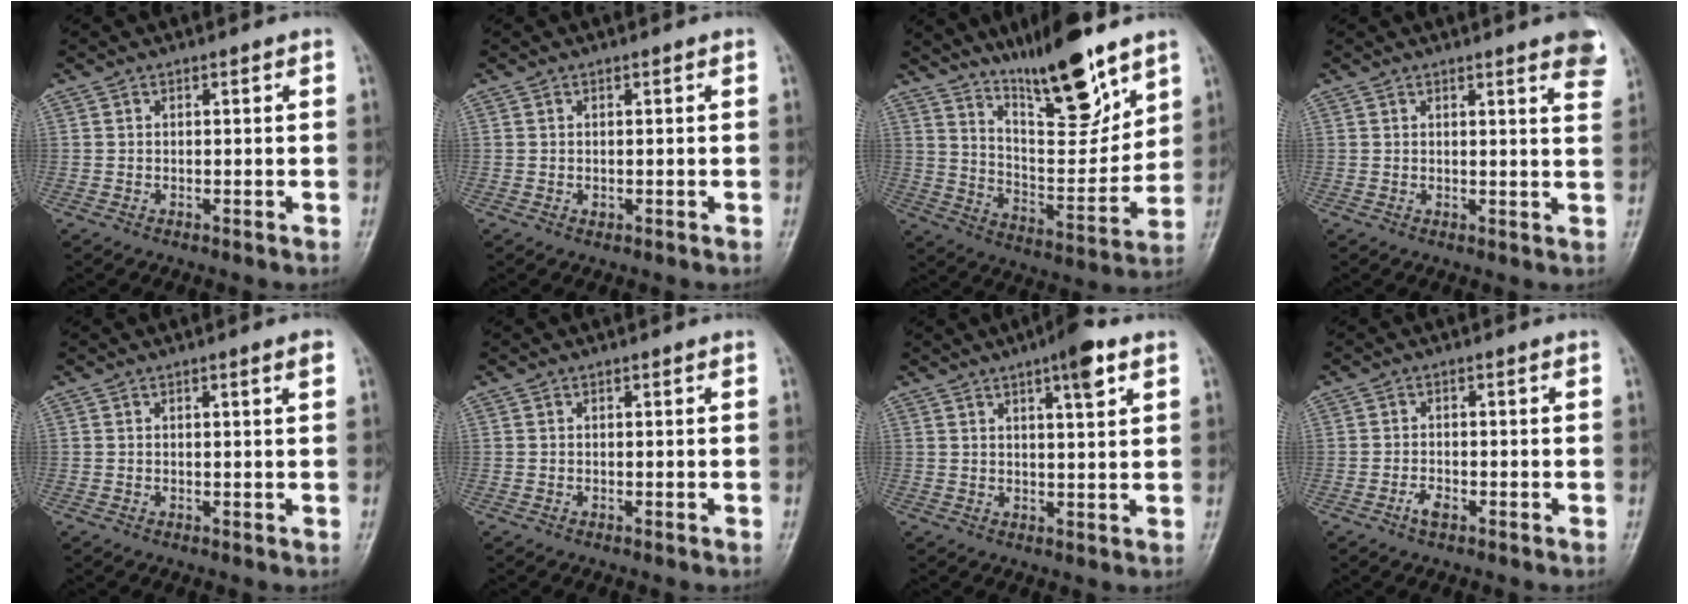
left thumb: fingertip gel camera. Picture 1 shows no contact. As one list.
[{"total": 0.5, "force": [0.1, 0.4, 0.4], "torque": [-0.001, 0.000, 0.003]}, {"total": 17.2, "force": [12.4, 4.4, 11.1], "torque": [-0.145, -0.084, 0.217]}, {"total": 6.9, "force": [4.7, 0.9, 5.0], "torque": [-0.045, -0.016, 0.043]}, {"total": 1.6, "force": [0.8, 0.0, 1.4], "torque": [-0.022, -0.003, 0.011]}, {"total": 0.0}, {"total": 6.7, "force": [3.8, 1.4, 5.4], "torque": [-0.075, -0.013, 0.053]}, {"total": 1.9, "force": [-1.1, 0.9, 1.3], "torque": [-0.029, 0.004, -0.022]}]